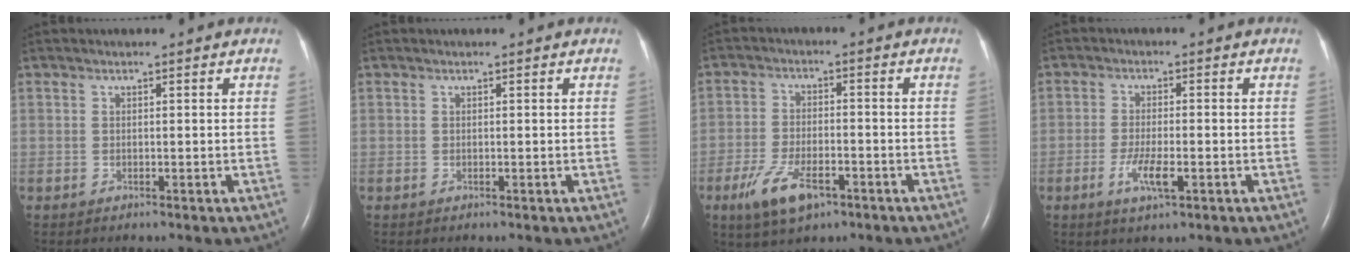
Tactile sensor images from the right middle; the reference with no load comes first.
{"total": 0.0}
{"total": 8.0, "force": [-4.4, 3.1, 5.9], "torque": [-0.124, -0.010, -0.074]}
{"total": 4.5, "force": [-1.7, 1.0, 4.0], "torque": [-0.086, -0.005, -0.030]}